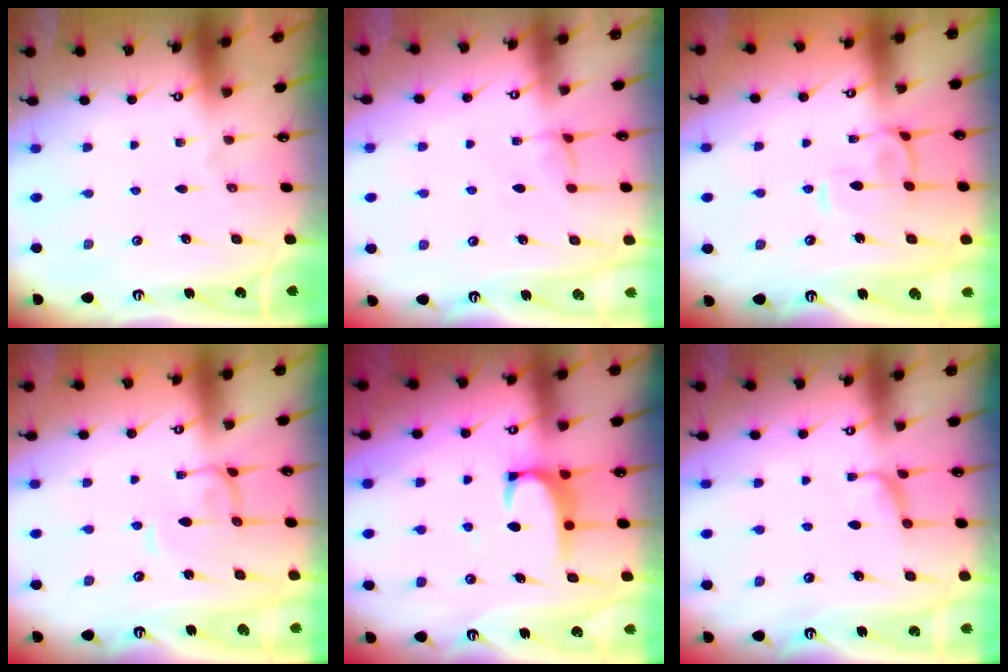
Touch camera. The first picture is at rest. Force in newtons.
{"total": 1.8, "press": 1.7, "slide": 0.5}
{"total": 1.7, "press": 1.5, "slide": 0.6}
{"total": 0.9, "press": 0.8, "slide": 0.4}
{"total": 2.0, "press": 1.9, "slide": 0.3}
{"total": 1.0, "press": 0.8, "slide": 0.6}